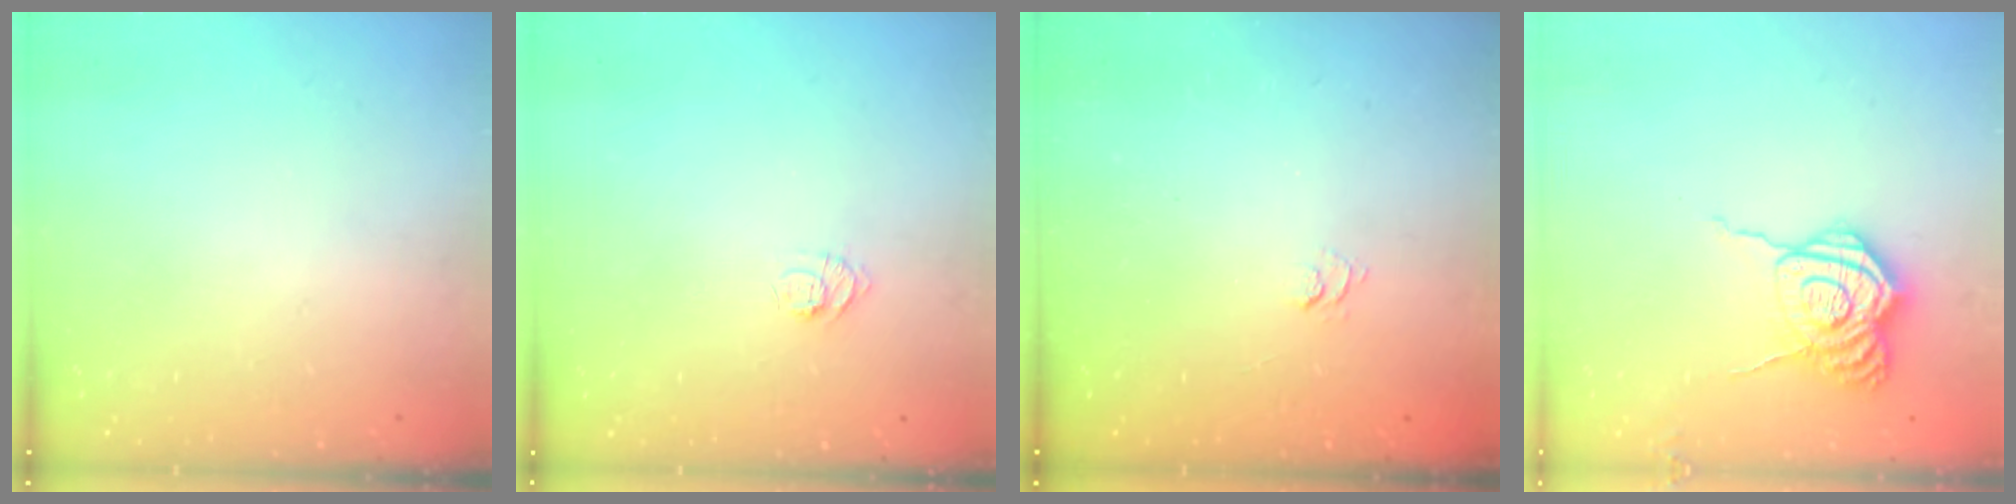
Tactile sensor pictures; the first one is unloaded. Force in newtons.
{"total": 4.7, "press": 4.7, "slide": 0.5}
{"total": 1.9, "press": 1.5, "slide": 1.3}
{"total": 10.8, "press": 10.8, "slide": 0.9}